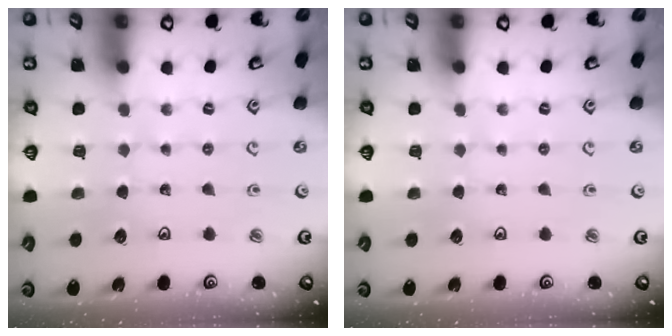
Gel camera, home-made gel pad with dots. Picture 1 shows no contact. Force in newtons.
{"total": 0.0}